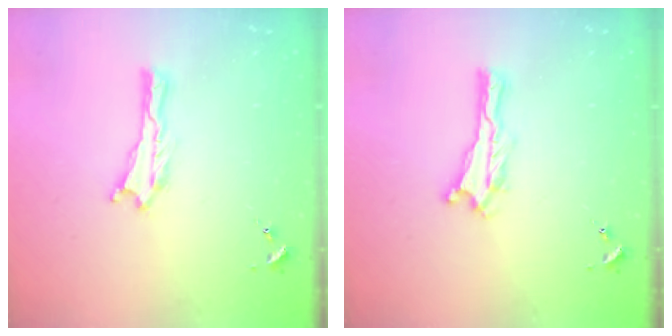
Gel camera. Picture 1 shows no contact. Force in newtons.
{"total": 0.0}